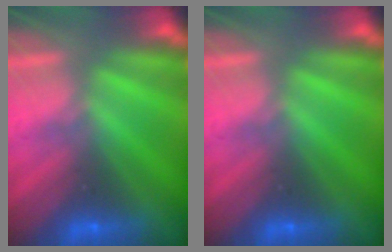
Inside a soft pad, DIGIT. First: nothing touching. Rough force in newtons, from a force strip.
{"total": 0.0}